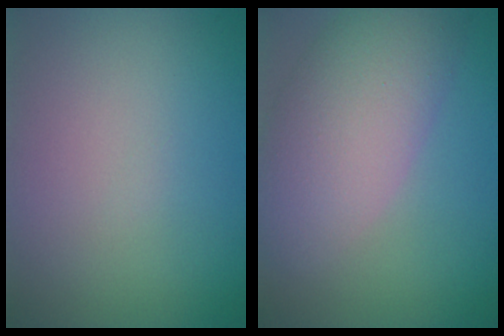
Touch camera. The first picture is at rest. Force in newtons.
{"total": 7.1, "press": 7.1, "slide": 0.4}